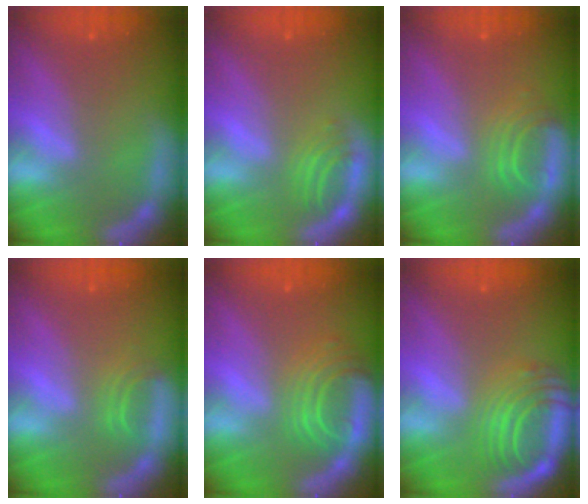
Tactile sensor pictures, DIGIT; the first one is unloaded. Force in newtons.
{"total": 2.5}
{"total": 3.5}
{"total": 1.9}
{"total": 6.1}
{"total": 8.1}